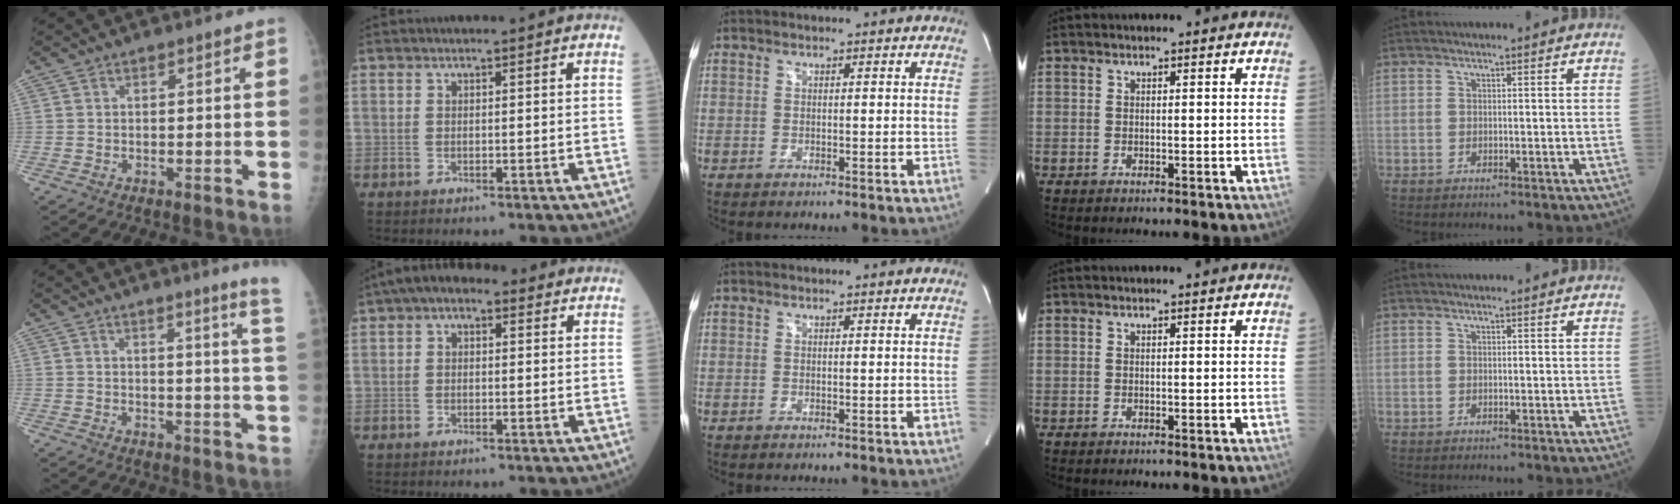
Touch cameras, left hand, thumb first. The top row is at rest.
{"thumb": {"total": 9.7, "force": [7.3, -1.7, 6.2], "torque": [-0.075, -0.068, 0.065]}, "index": {"total": 5.1, "force": [2.5, 2.8, 3.4], "torque": [-0.054, 0.035, 0.030]}}